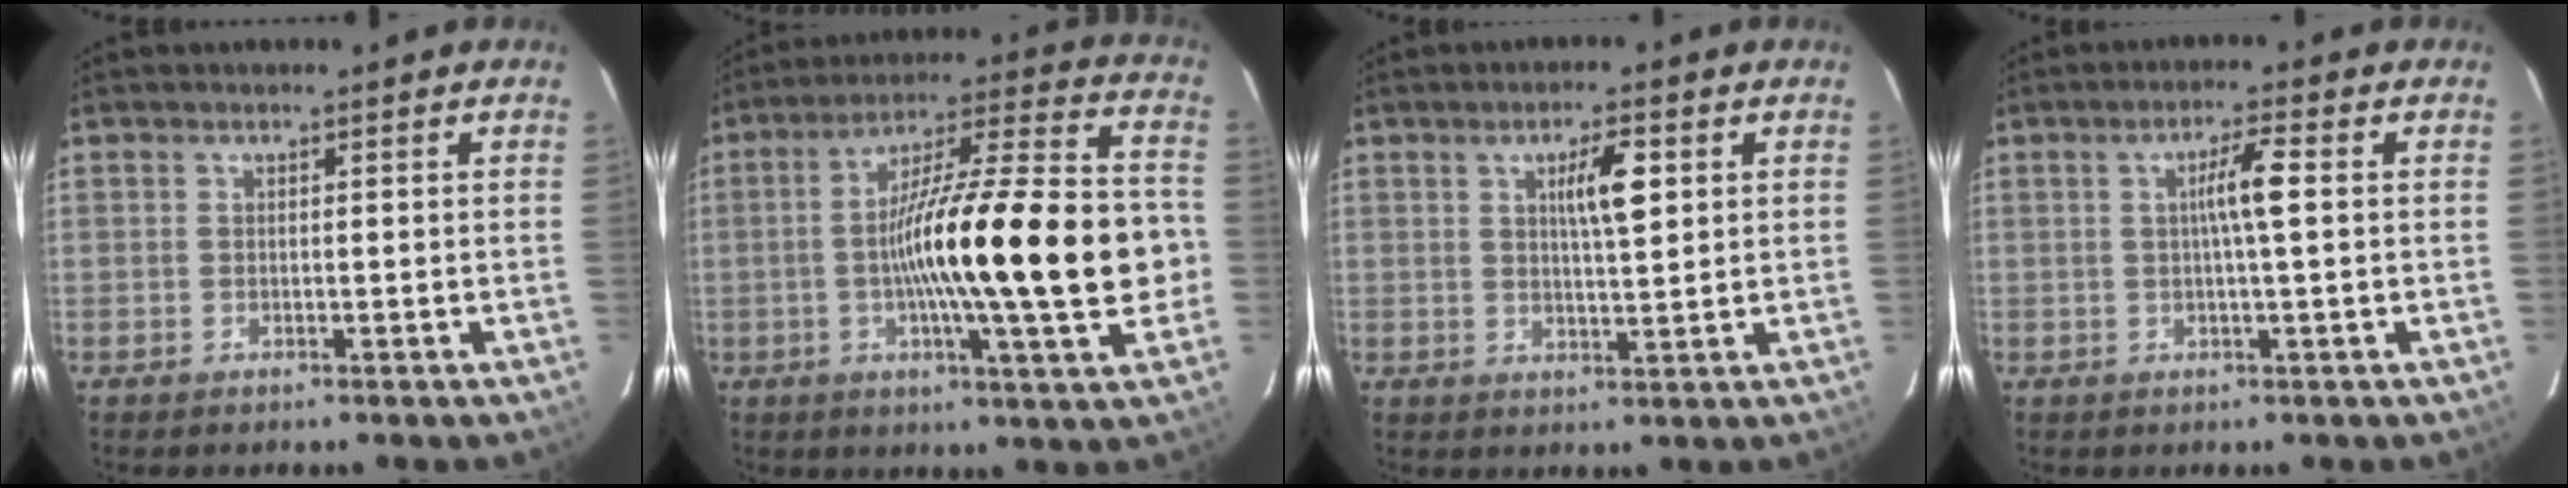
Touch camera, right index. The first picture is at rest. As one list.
[{"total": 23.9, "force": [-3.0, 1.9, 23.7], "torque": [-0.338, 0.015, -0.050]}, {"total": 5.7, "force": [1.8, 1.0, 5.4], "torque": [-0.095, 0.006, 0.032]}, {"total": 4.7, "force": [0.5, 0.1, 4.7], "torque": [-0.085, 0.005, 0.009]}]